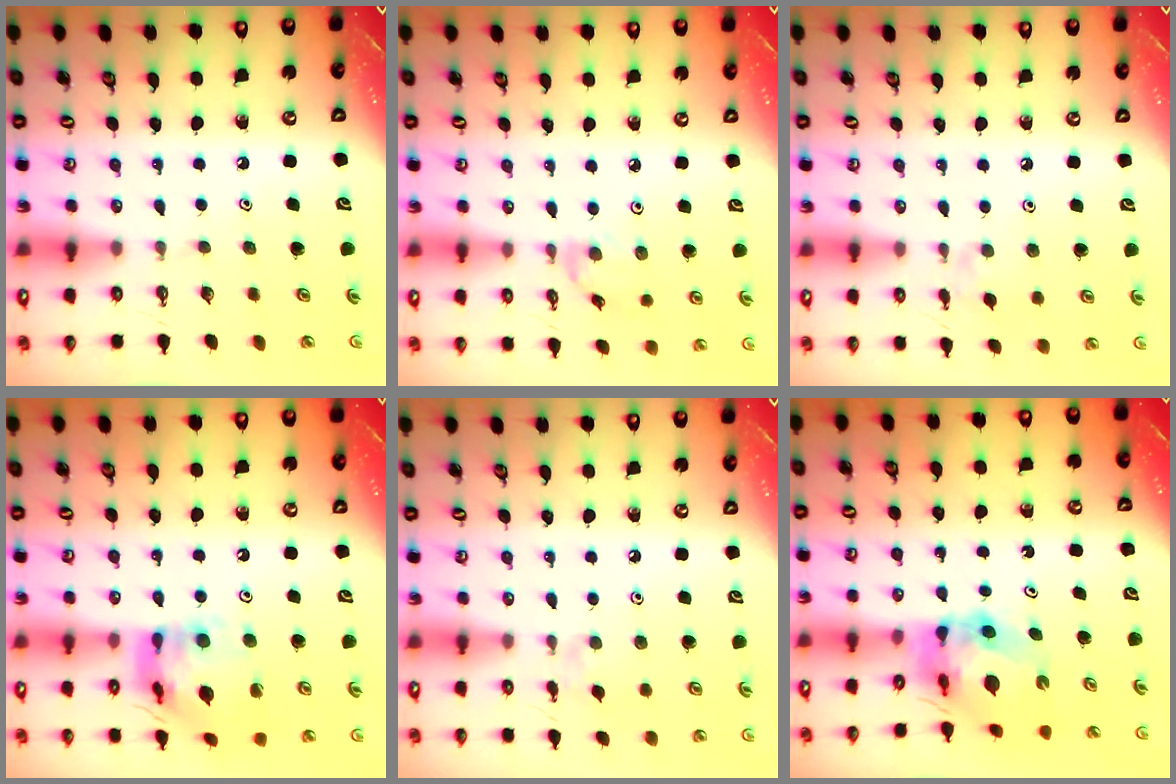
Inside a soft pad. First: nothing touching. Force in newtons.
{"total": 2.0, "press": 2.0, "slide": 0.3}
{"total": 2.4, "press": 2.4, "slide": 0.4}
{"total": 15.0, "press": 14.9, "slide": 1.6}
{"total": 1.8, "press": 1.7, "slide": 0.4}
{"total": 9.5, "press": 9.5, "slide": 0.9}